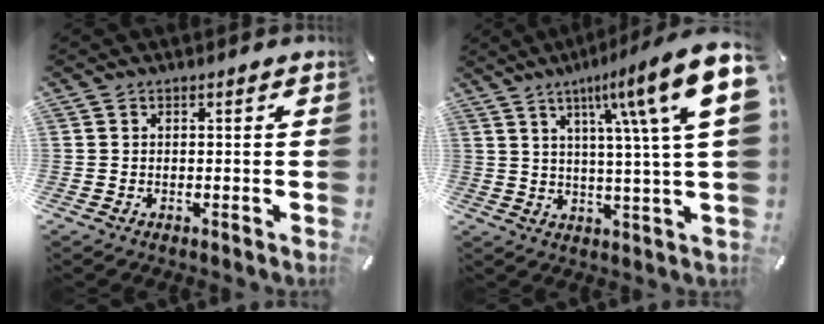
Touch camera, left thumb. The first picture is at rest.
{"total": 18.2, "force": [7.1, 3.0, 16.5], "torque": [-0.252, -0.033, 0.094]}